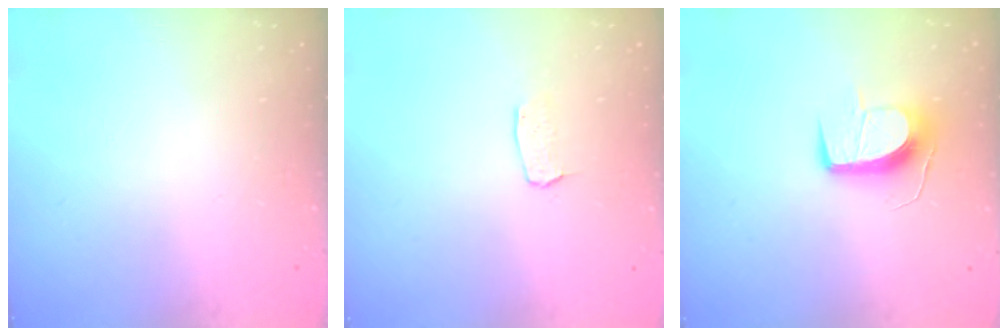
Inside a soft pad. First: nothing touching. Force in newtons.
{"total": 2.9, "press": 2.9, "slide": 0.2}
{"total": 11.3, "press": 11.3, "slide": 0.7}